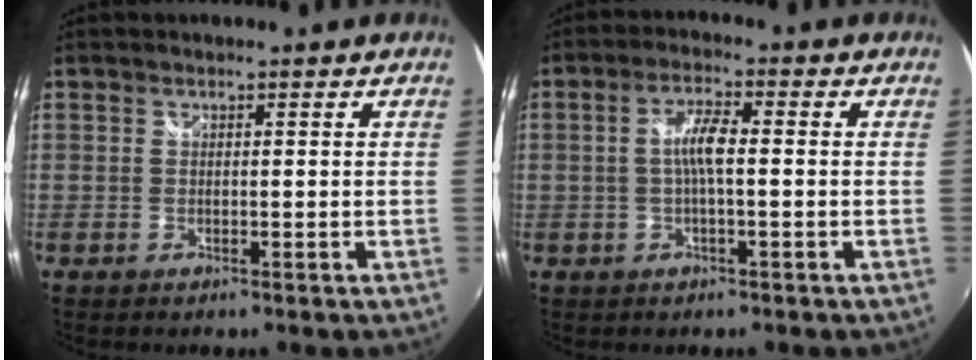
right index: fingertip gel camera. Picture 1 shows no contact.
{"total": 4.6, "force": [-0.3, 0.8, 4.5], "torque": [-0.086, 0.008, -0.004]}